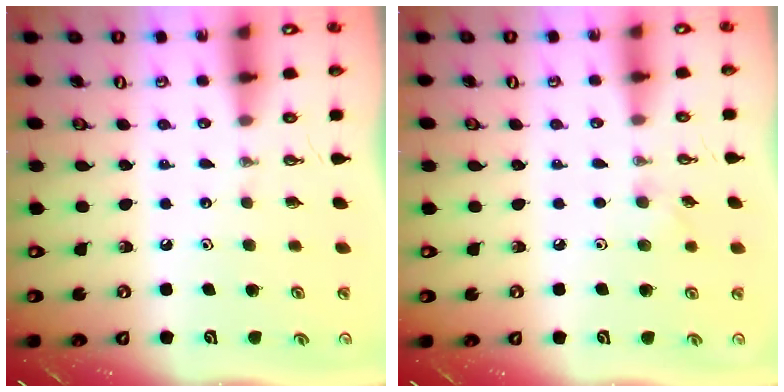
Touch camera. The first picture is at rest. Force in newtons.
{"total": 3.8, "press": 3.7, "slide": 0.9}